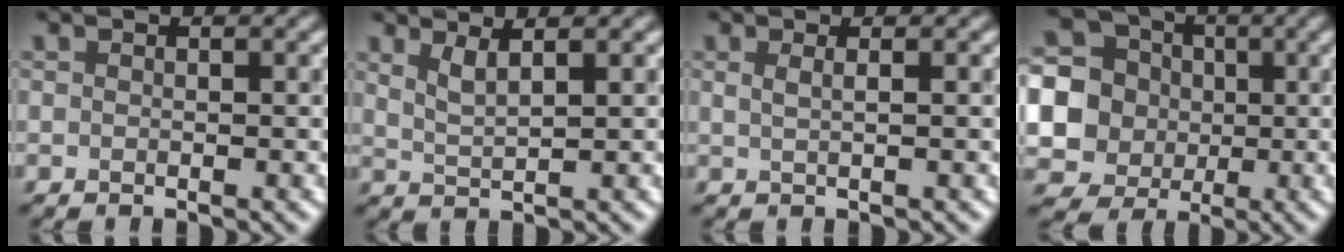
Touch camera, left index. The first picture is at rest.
{"total": 1.4, "force": [1.1, -0.3, 0.9], "torque": [-0.025, 0.011, 0.037]}
{"total": 1.8, "force": [1.0, 0.8, 1.2], "torque": [-0.010, 0.016, 0.000]}
{"total": 10.2, "force": [-0.8, 9.9, 2.0], "torque": [-0.107, 0.011, -0.006]}